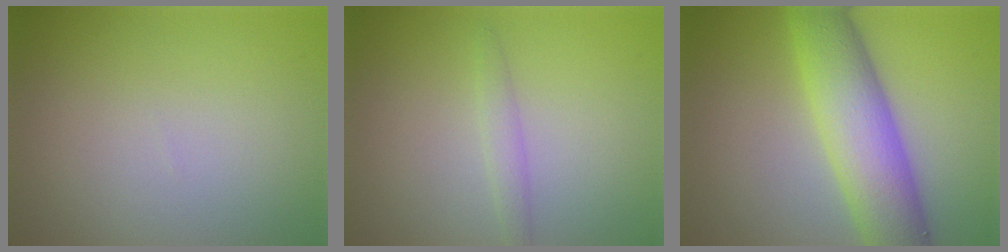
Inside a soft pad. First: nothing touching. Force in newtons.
{"total": 1.3, "press": 1.3, "slide": 0.1}
{"total": 8.3, "press": 8.3, "slide": 0.1}